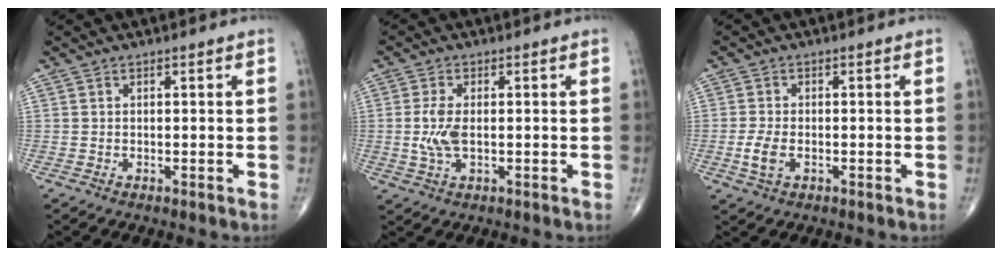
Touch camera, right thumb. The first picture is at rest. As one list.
[{"total": 4.9, "force": [-0.2, 2.3, 4.3], "torque": [-0.103, 0.000, -0.004]}, {"total": 3.8, "force": [-1.0, 2.1, 3.0], "torque": [-0.069, 0.000, -0.018]}]